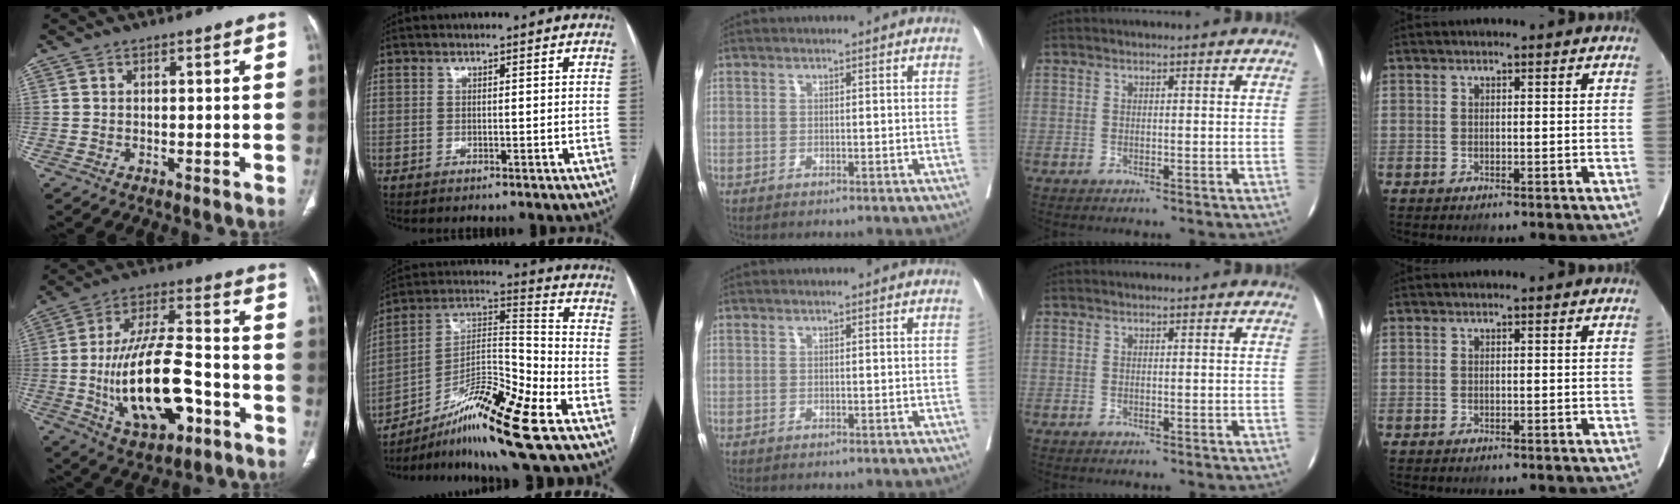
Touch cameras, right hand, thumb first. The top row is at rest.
{"thumb": {"total": 19.9, "force": [-5.5, 8.9, 16.8], "torque": [-0.291, 0.033, -0.084]}, "index": {"total": 16.8, "force": [-10.5, 0.2, 13.1], "torque": [-0.244, 0.003, -0.176]}}